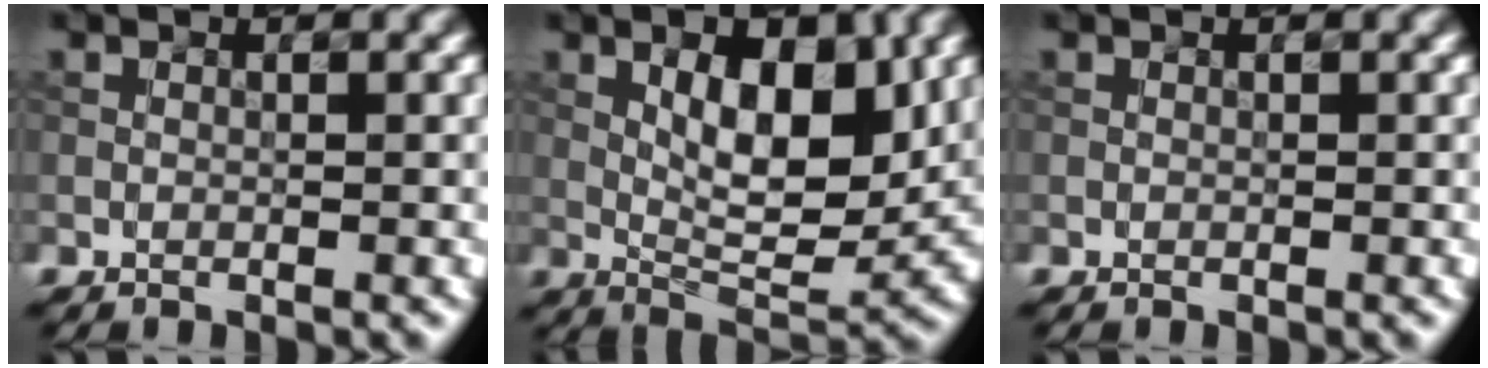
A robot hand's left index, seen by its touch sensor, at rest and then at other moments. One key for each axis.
{"total": 7.4, "fx": 1.9, "fy": 3.0, "fz": 6.5, "tx": -0.094, "ty": -0.003, "tz": 0.032}
{"total": 0.0}